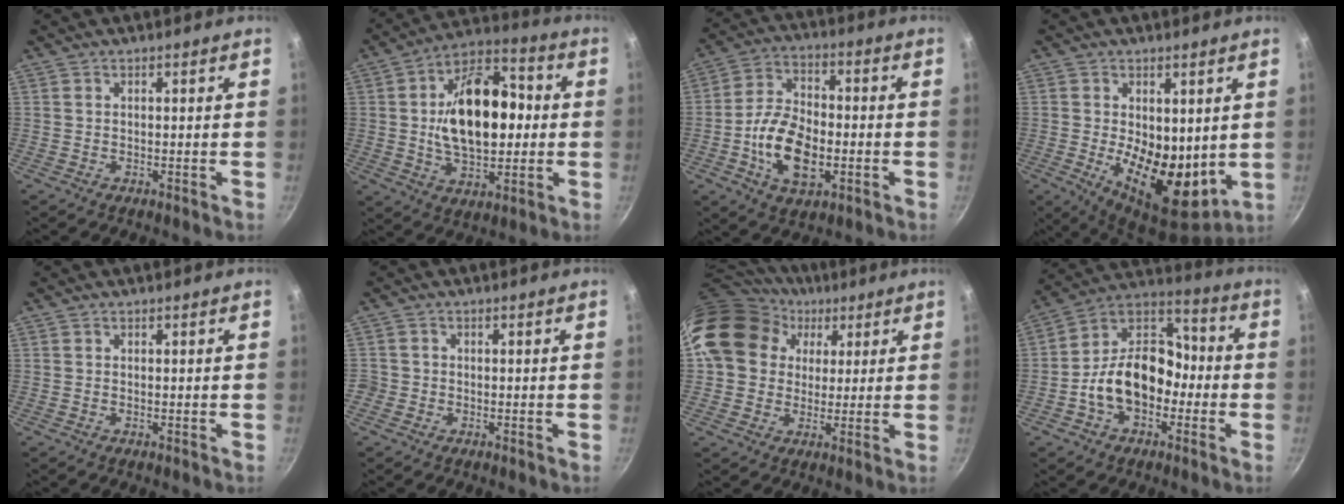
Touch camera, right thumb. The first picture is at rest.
{"total": 20.0, "force": [0.9, 11.8, 16.1], "torque": [-0.227, 0.023, 0.007]}
{"total": 13.9, "force": [-3.3, 8.3, 10.6], "torque": [-0.178, 0.026, -0.063]}
{"total": 15.0, "force": [0.3, 8.4, 12.4], "torque": [-0.165, -0.041, 0.016]}
{"total": 0.0}
{"total": 1.8, "force": [-0.7, 1.6, 0.3], "torque": [0.000, 0.007, -0.014]}
{"total": 17.8, "force": [4.9, 14.9, 8.4], "torque": [-0.129, 0.027, 0.079]}
{"total": 16.3, "force": [-4.0, 11.5, 10.8], "torque": [-0.131, 0.061, -0.085]}